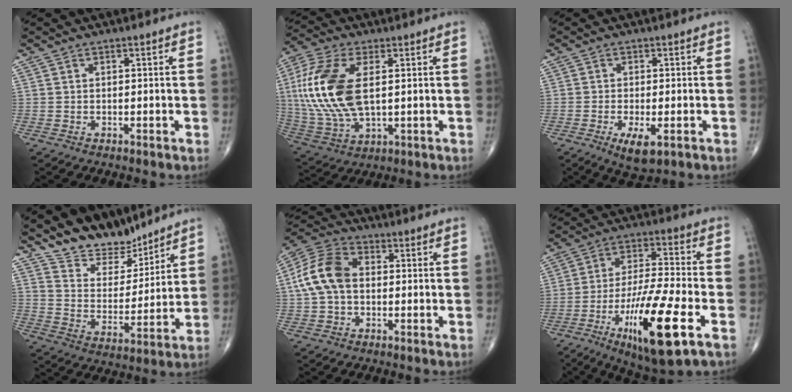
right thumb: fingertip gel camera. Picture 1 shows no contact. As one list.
[{"total": 19.0, "force": [2.5, 9.6, 16.2], "torque": [-0.370, -0.007, 0.051]}, {"total": 5.5, "force": [-2.2, 1.9, 4.6], "torque": [-0.081, -0.012, -0.034]}, {"total": 12.2, "force": [10.4, 5.4, 3.5], "torque": [-0.023, -0.080, 0.191]}, {"total": 11.2, "force": [0.3, 7.5, 8.4], "torque": [-0.174, 0.032, -0.005]}, {"total": 18.9, "force": [-7.7, 3.7, 16.8], "torque": [-0.312, 0.007, -0.126]}]